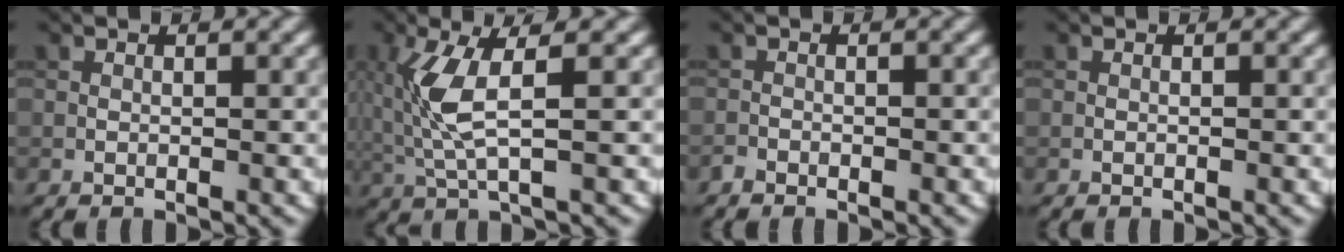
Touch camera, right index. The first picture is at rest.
{"total": 4.7, "force": [0.6, 1.2, 4.5], "torque": [-0.115, -0.001, 0.018]}
{"total": 0.8, "force": [-0.7, 0.2, 0.1], "torque": [0.000, -0.001, -0.015]}
{"total": 0.0}